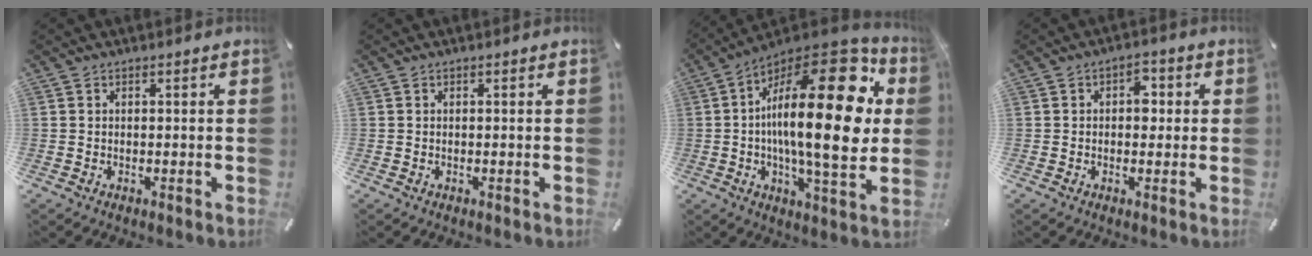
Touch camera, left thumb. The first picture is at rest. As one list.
[{"total": 0.0}, {"total": 28.9, "force": [4.1, 10.4, 26.6], "torque": [-0.433, -0.037, 0.056]}, {"total": 3.8, "force": [0.3, 2.6, 2.8], "torque": [-0.024, 0.001, -0.005]}]